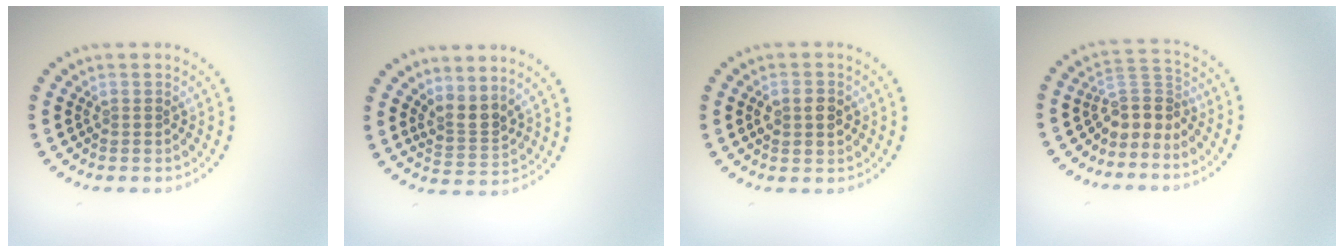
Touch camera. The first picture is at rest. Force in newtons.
{"total": 2.6, "press": 2.0, "slide": 1.8}
{"total": 2.9, "press": 2.9, "slide": 0.2}
{"total": 3.0, "press": 2.1, "slide": 2.1}